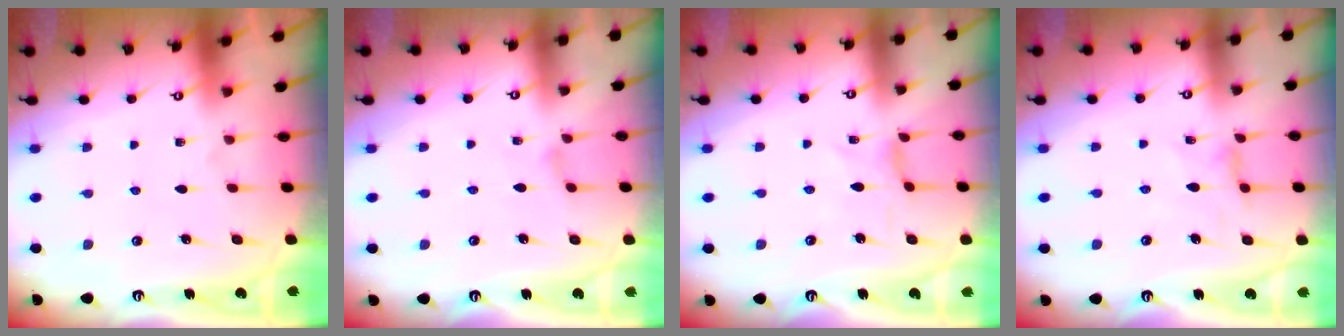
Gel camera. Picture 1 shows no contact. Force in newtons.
{"total": 1.9, "press": 1.9, "slide": 0.3}
{"total": 0.0}
{"total": 2.5, "press": 2.5, "slide": 0.5}